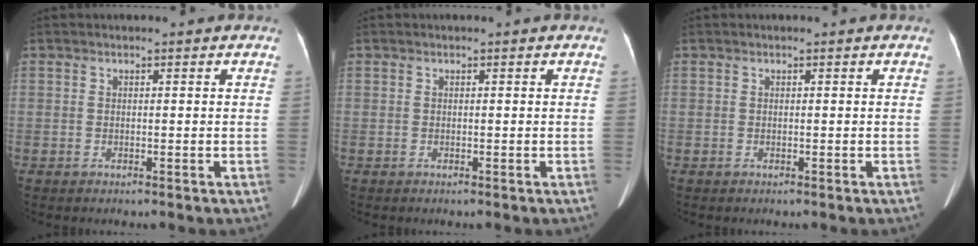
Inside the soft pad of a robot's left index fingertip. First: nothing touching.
{"total": 0.0}
{"total": 0.0}